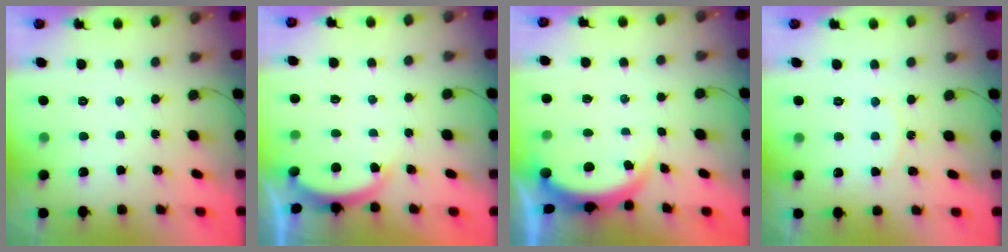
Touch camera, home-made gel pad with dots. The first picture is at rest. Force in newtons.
{"total": 2.6, "press": 2.6, "slide": 0.5}
{"total": 4.4, "press": 4.4, "slide": 0.2}
{"total": 4.0, "press": 3.9, "slide": 0.4}